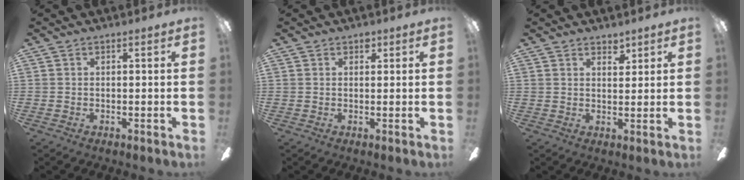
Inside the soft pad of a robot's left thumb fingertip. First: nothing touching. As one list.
[{"total": 1.6, "force": [1.0, 1.0, 0.7], "torque": [0.001, -0.003, 0.015]}, {"total": 3.4, "force": [2.8, 1.4, 1.3], "torque": [-0.005, -0.015, 0.046]}]